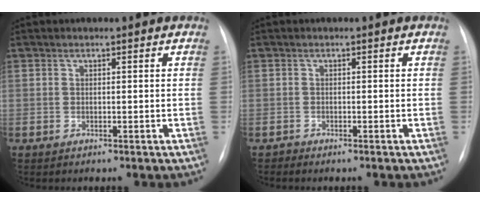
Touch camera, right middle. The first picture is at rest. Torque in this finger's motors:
{"motor_torque": [0.03, -0.03, 0.03, 0.00]}